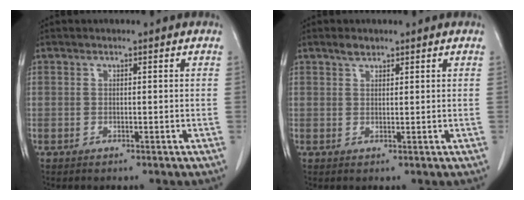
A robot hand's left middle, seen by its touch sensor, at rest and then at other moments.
{"total": 1.5, "force": [1.2, 0.6, 0.6], "torque": [-0.013, 0.000, 0.023]}